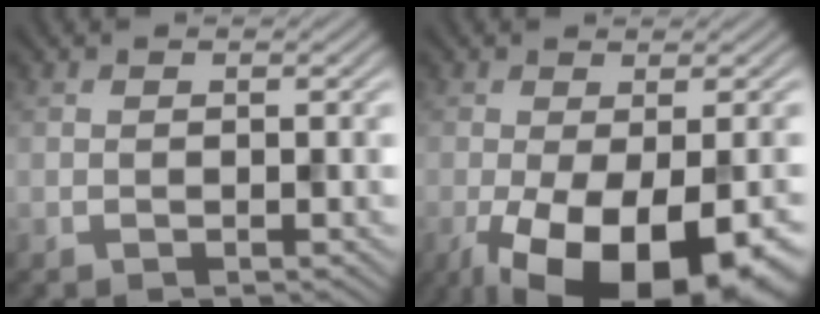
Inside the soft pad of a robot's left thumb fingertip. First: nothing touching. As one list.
[{"total": 14.4, "force": [-6.9, 6.0, 11.1], "torque": [-0.188, -0.044, -0.089]}]